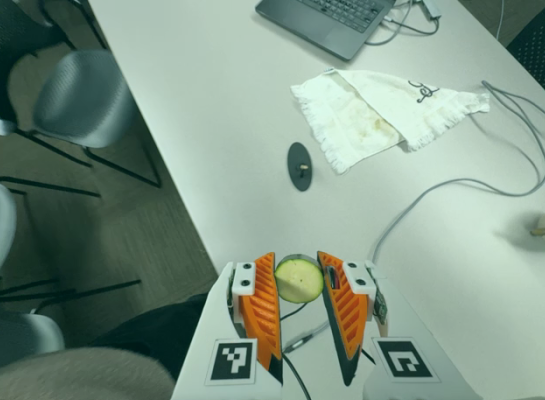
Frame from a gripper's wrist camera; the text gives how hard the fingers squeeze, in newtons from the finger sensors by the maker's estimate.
{"total": 12.2, "left": 12.6, "right": 11.9}